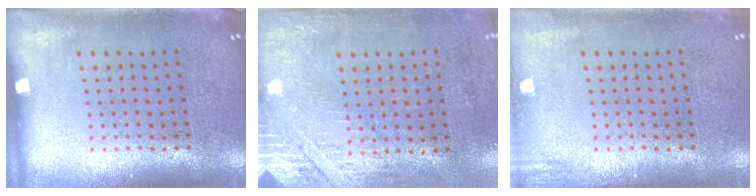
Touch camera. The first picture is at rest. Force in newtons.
{"total": 2.7, "press": 2.3, "slide": 1.4}
{"total": 1.2, "press": 1.2, "slide": 0.3}